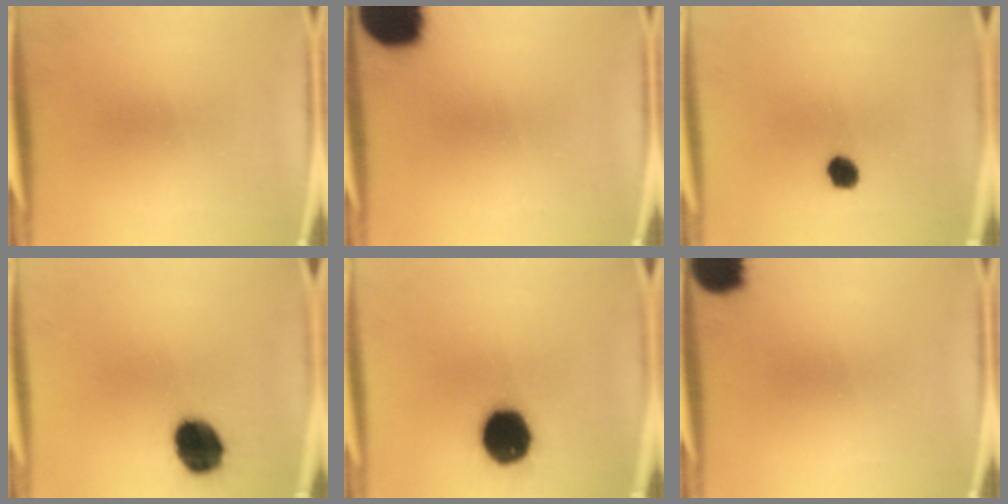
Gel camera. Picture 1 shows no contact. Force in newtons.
{"total": 16.8}
{"total": 3.9}
{"total": 13.0}
{"total": 17.1}
{"total": 9.7}